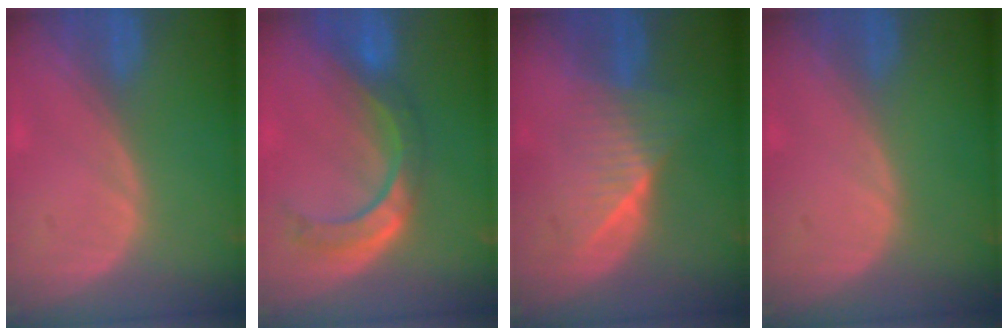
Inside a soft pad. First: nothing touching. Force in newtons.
{"total": 8.5, "press": 7.2, "slide": 4.5}
{"total": 6.2, "press": 5.8, "slide": 2.1}
{"total": 0.0}